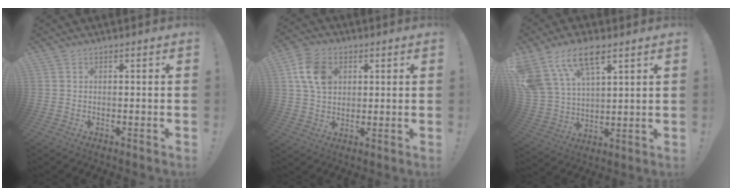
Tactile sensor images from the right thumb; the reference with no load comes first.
{"total": 11.2, "force": [3.3, 8.5, 6.5], "torque": [-0.108, 0.008, 0.067]}
{"total": 15.4, "force": [9.2, 8.0, 9.4], "torque": [-0.192, -0.044, 0.170]}